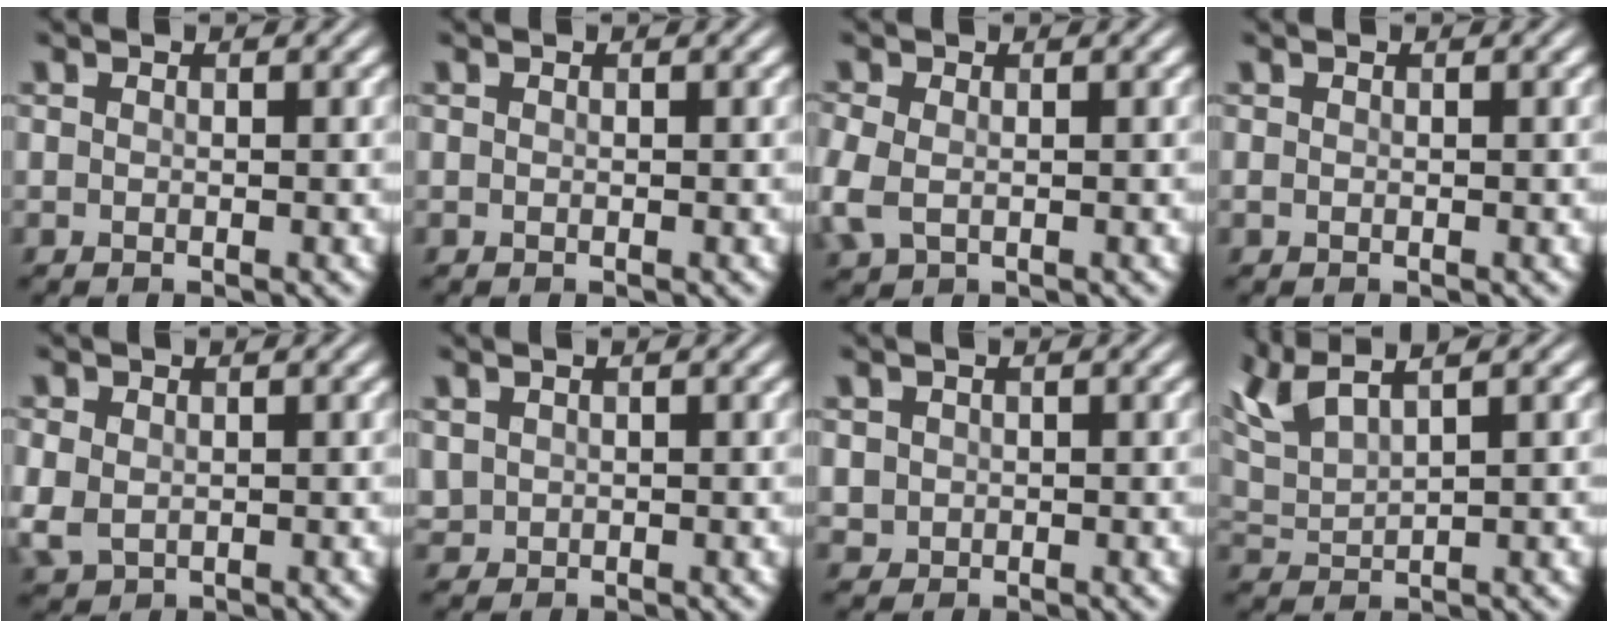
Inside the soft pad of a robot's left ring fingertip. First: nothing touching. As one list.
[{"total": 0.0}, {"total": 3.2, "force": [-0.5, 2.3, 2.3], "torque": [-0.070, -0.002, -0.008]}, {"total": 0.0}, {"total": 2.7, "force": [-0.1, 2.2, 1.6], "torque": [-0.045, -0.002, 0.004]}, {"total": 1.1, "force": [0.4, 1.0, 0.1], "torque": [-0.005, 0.003, 0.018]}, {"total": 1.3, "force": [0.1, 1.3, 0.2], "torque": [-0.003, -0.001, 0.012]}, {"total": 5.1, "force": [3.7, 1.5, 3.2], "torque": [-0.081, 0.028, 0.076]}]